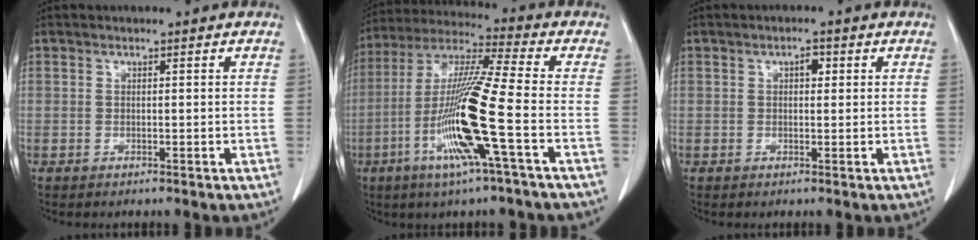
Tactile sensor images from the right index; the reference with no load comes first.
{"total": 16.1, "force": [-4.9, -0.9, 15.3], "torque": [-0.309, -0.015, -0.104]}
{"total": 1.7, "force": [0.6, 0.9, 1.4], "torque": [-0.020, 0.005, 0.007]}